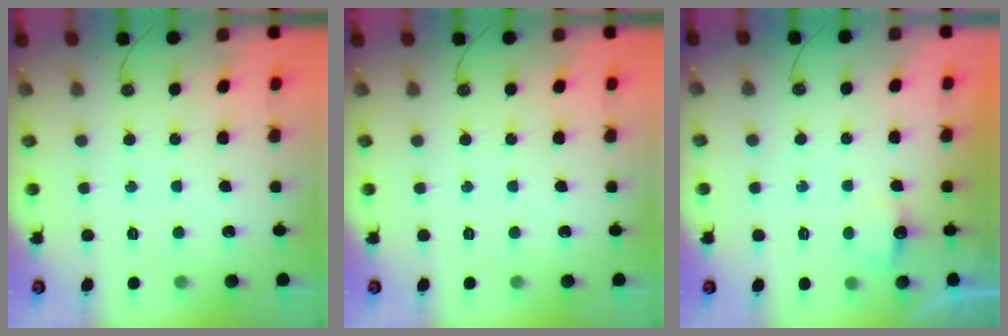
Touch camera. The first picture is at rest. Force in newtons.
{"total": 0.0}
{"total": 4.6, "press": 4.5, "slide": 0.6}